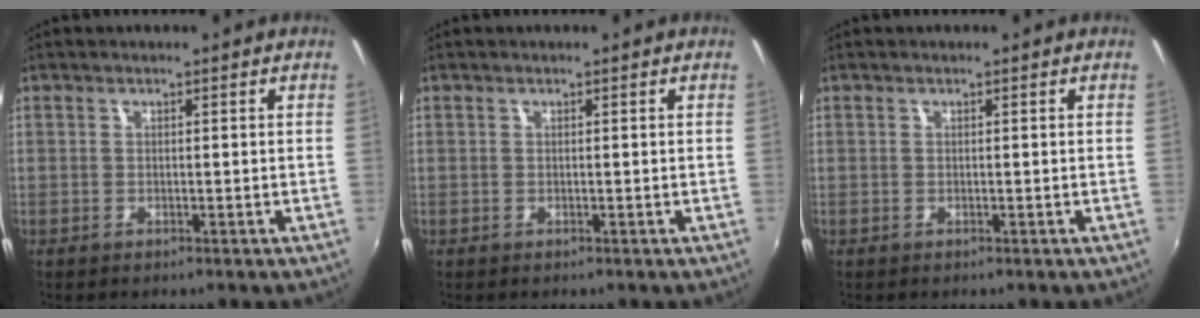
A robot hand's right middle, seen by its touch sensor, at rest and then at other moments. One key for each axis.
{"total": 0.0}
{"total": 0.0}